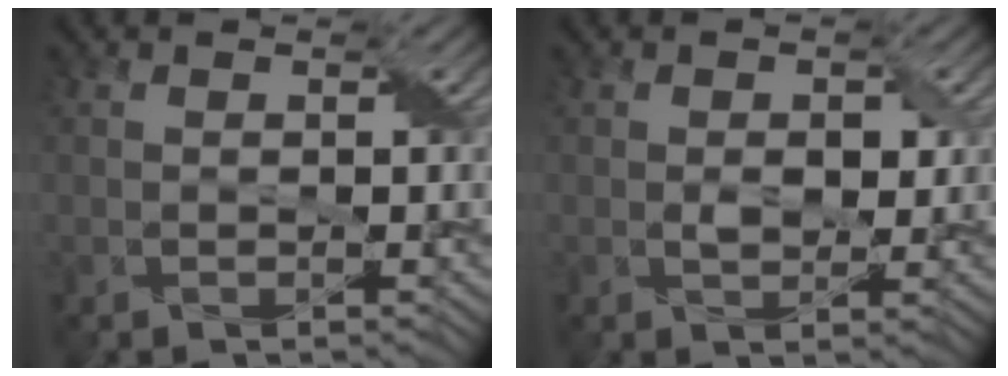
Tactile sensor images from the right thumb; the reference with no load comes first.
{"total": 2.4, "force": [0.1, 1.5, 1.8], "torque": [-0.036, -0.004, 0.005]}